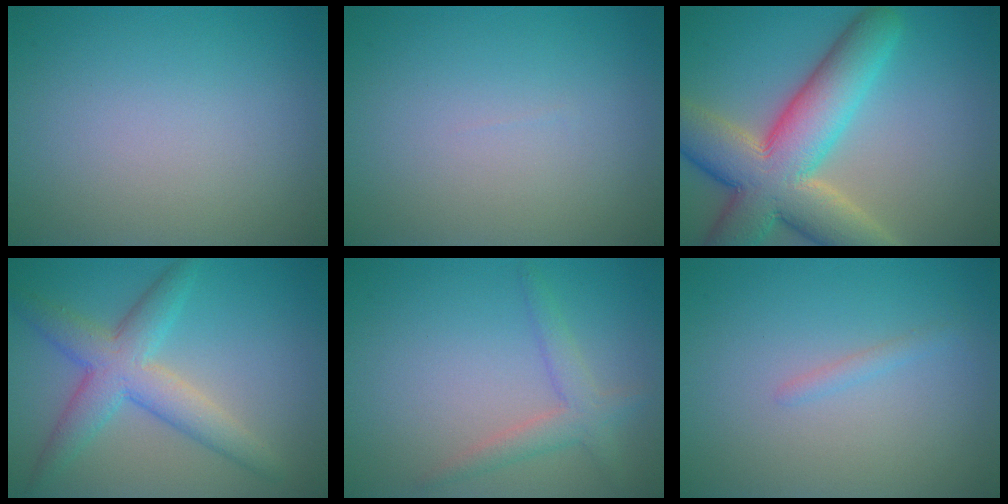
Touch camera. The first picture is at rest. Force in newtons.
{"total": 0.0}
{"total": 11.6, "press": 11.5, "slide": 0.7}
{"total": 5.4, "press": 5.4, "slide": 0.1}
{"total": 2.4, "press": 2.4, "slide": 0.2}
{"total": 0.7, "press": 0.7, "slide": 0.0}